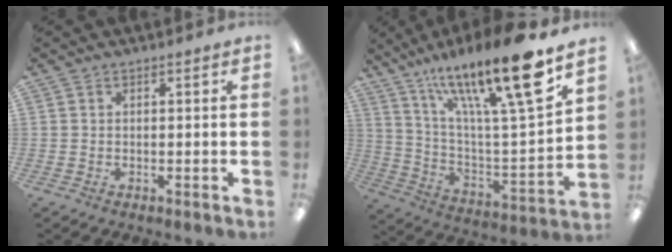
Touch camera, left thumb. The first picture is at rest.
{"total": 22.1, "force": [16.0, 3.4, 14.8], "torque": [-0.244, -0.103, 0.254]}